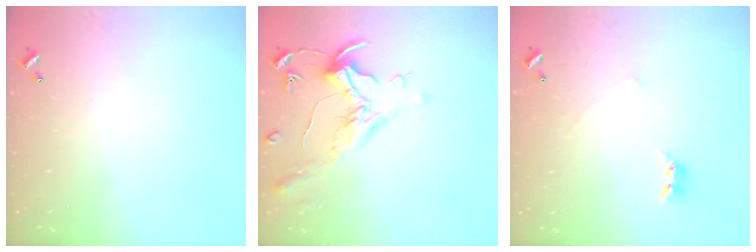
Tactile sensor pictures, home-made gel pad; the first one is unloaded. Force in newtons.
{"total": 1.6, "press": 1.4, "slide": 0.7}
{"total": 2.6, "press": 2.6, "slide": 0.3}